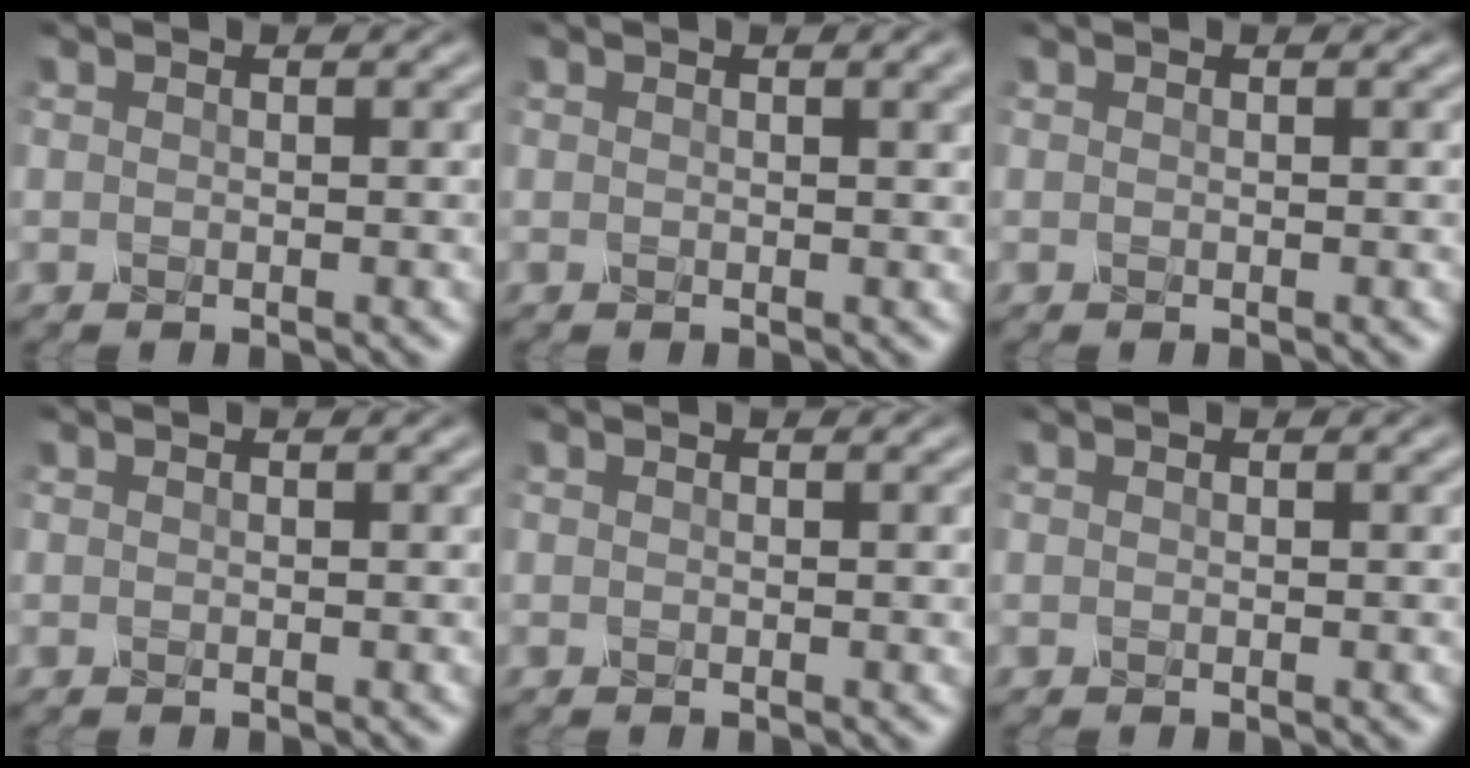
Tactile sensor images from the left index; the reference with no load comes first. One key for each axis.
{"total": 1.9, "fx": 0.8, "fy": 0.6, "fz": 1.6, "tx": -0.013, "ty": 0.006, "tz": 0.010}
{"total": 0.0}
{"total": 0.0}
{"total": 0.8, "fx": 0.1, "fy": 0.2, "fz": 0.8, "tx": -0.006, "ty": 0.003, "tz": 0.000}
{"total": 0.0}